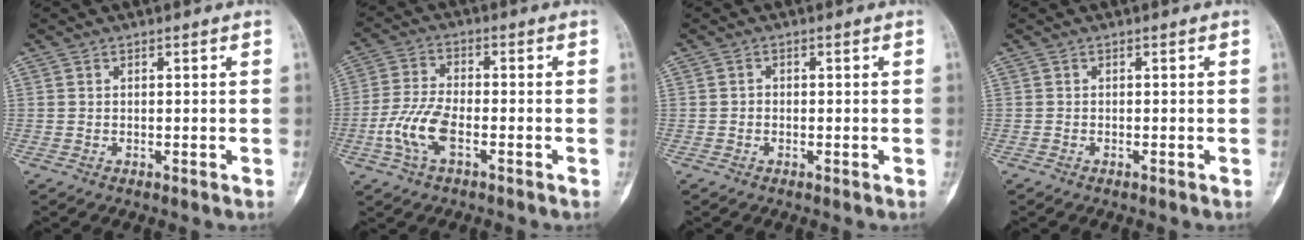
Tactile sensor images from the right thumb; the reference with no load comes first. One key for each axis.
{"total": 8.2, "fx": -2.9, "fy": 3.6, "fz": 6.8, "tx": -0.157, "ty": 0.017, "tz": -0.059}
{"total": 0.8, "fx": -0.3, "fy": 0.7, "fz": 0.3, "tx": 0.004, "ty": 0.003, "tz": -0.008}
{"total": 0.0}